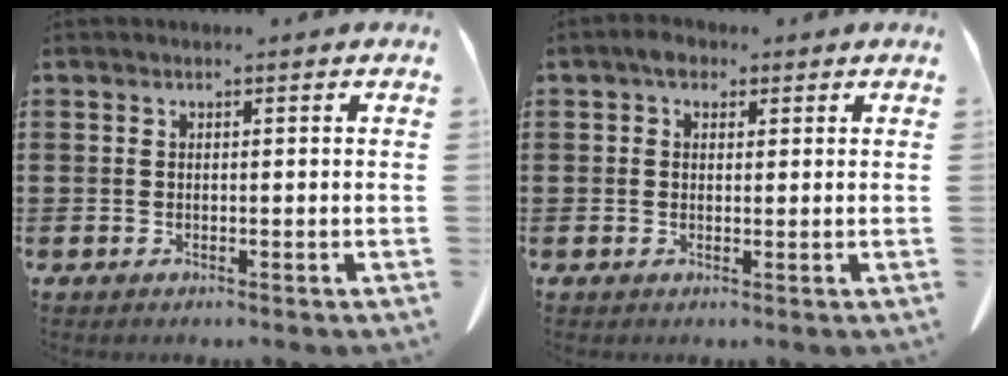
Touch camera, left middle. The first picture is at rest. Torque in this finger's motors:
{"motor_torque": [-0.07, 0.23, 0.13, 0.03]}